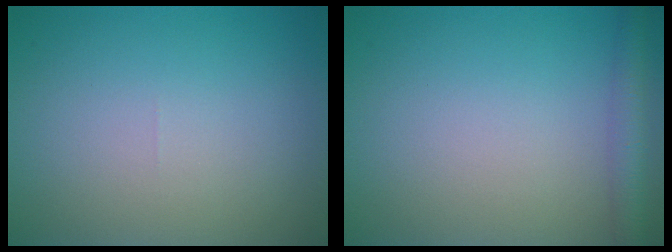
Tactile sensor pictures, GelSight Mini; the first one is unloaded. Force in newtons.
{"total": 2.7, "press": 2.7, "slide": 0.2}